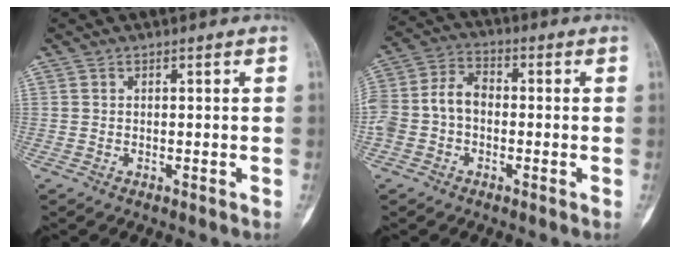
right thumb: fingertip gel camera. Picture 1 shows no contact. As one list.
[{"total": 9.4, "force": [-1.3, 7.0, 6.2], "torque": [-0.123, 0.035, -0.035]}]